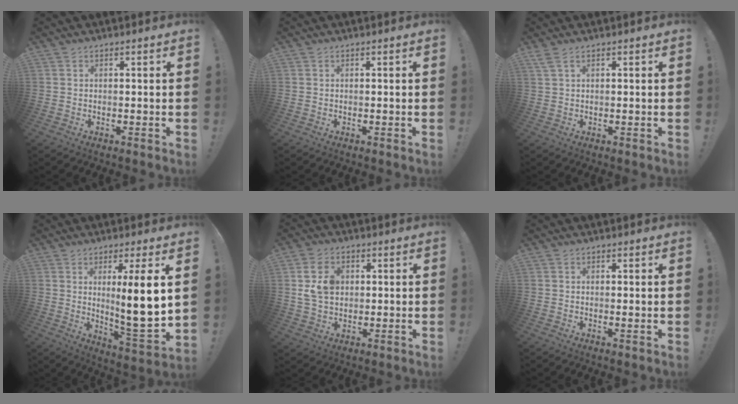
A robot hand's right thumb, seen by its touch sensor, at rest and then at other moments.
{"total": 0.0}
{"total": 2.3, "force": [1.2, 0.7, 1.8], "torque": [-0.045, 0.004, 0.025]}
{"total": 13.5, "force": [2.6, 1.4, 13.2], "torque": [-0.203, -0.028, 0.031]}
{"total": 9.4, "force": [2.2, 7.1, 5.8], "torque": [-0.105, -0.003, 0.039]}
{"total": 0.7, "force": [0.3, -0.1, 0.7], "torque": [-0.005, -0.003, 0.003]}